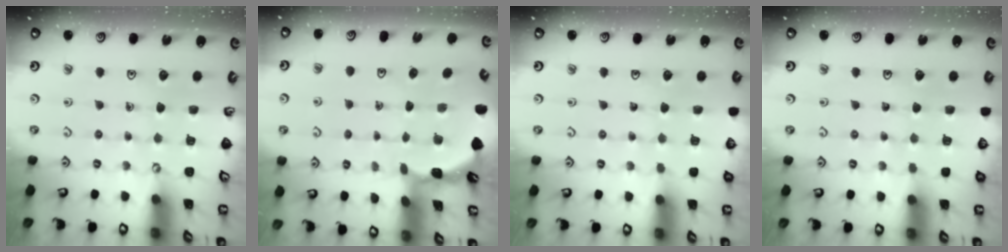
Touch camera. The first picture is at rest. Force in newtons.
{"total": 1.7, "press": 1.7, "slide": 0.1}
{"total": 0.0}
{"total": 0.0}